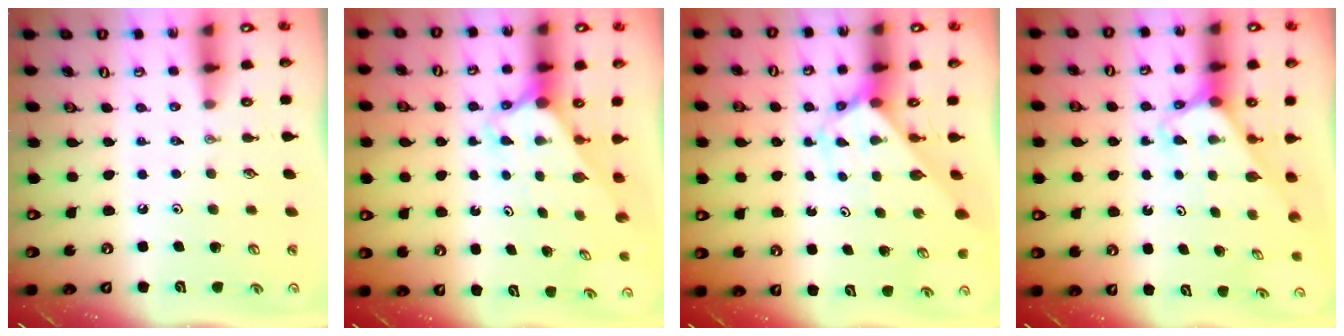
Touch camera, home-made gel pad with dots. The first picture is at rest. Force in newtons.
{"total": 2.6, "press": 2.6, "slide": 0.1}
{"total": 2.6, "press": 2.6, "slide": 0.2}
{"total": 2.7, "press": 2.7, "slide": 0.2}